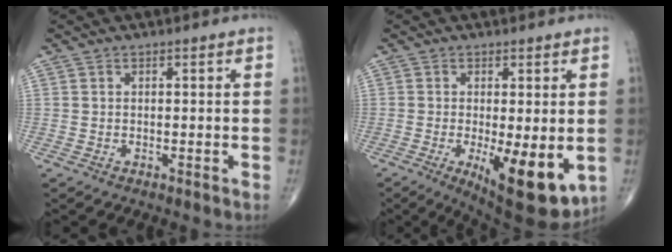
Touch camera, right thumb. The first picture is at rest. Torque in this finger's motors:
{"motor_torque": [1.81, 1.71, 0.28, -0.45, 0.35]}